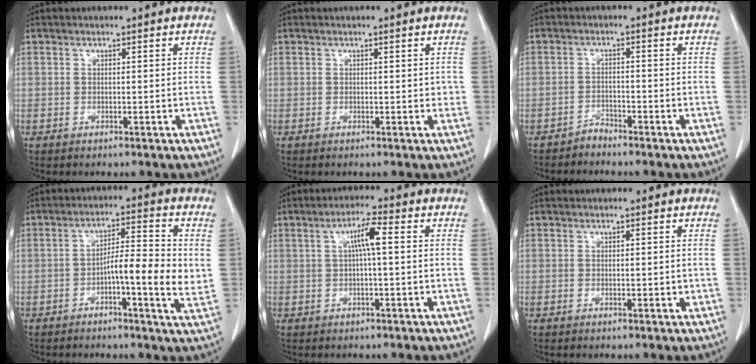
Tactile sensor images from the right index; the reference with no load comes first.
{"total": 0.8, "force": [0.2, 0.6, 0.5], "torque": [0.001, 0.001, 0.002]}
{"total": 1.6, "force": [-1.6, 0.3, -0.3], "torque": [0.014, -0.001, -0.029]}
{"total": 8.8, "force": [-0.9, 1.0, 8.7], "torque": [-0.135, 0.005, -0.022]}
{"total": 4.3, "force": [0.8, 0.4, 4.2], "torque": [-0.077, 0.012, 0.012]}
{"total": 0.9, "force": [0.0, 0.5, 0.7], "torque": [-0.007, 0.000, 0.002]}